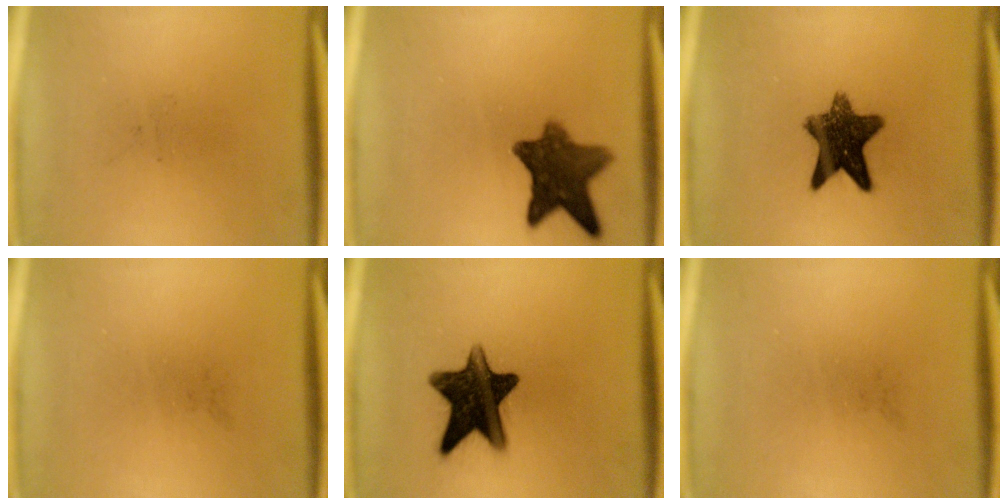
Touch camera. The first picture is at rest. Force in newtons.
{"total": 9.9}
{"total": 10.7}
{"total": 0.0}
{"total": 14.0}
{"total": 0.0}